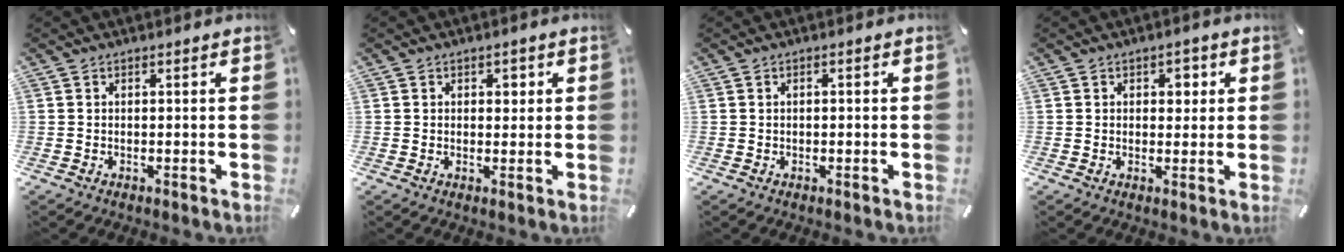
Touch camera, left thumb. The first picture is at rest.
{"total": 1.9, "force": [0.6, 1.6, 0.8], "torque": [0.005, -0.003, 0.001]}
{"total": 0.7, "force": [-0.1, 0.4, 0.6], "torque": [-0.010, 0.002, -0.003]}
{"total": 2.7, "force": [0.8, 2.1, 1.4], "torque": [-0.008, -0.002, 0.004]}